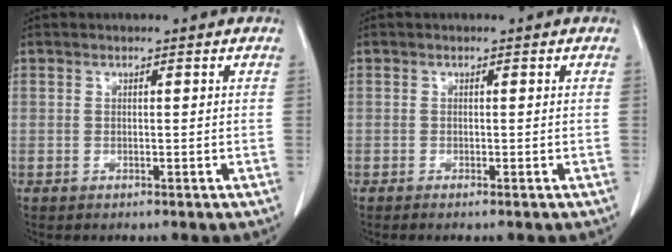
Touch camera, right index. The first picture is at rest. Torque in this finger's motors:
{"motor_torque": [-0.04, 0.14, -0.07, 0.00]}